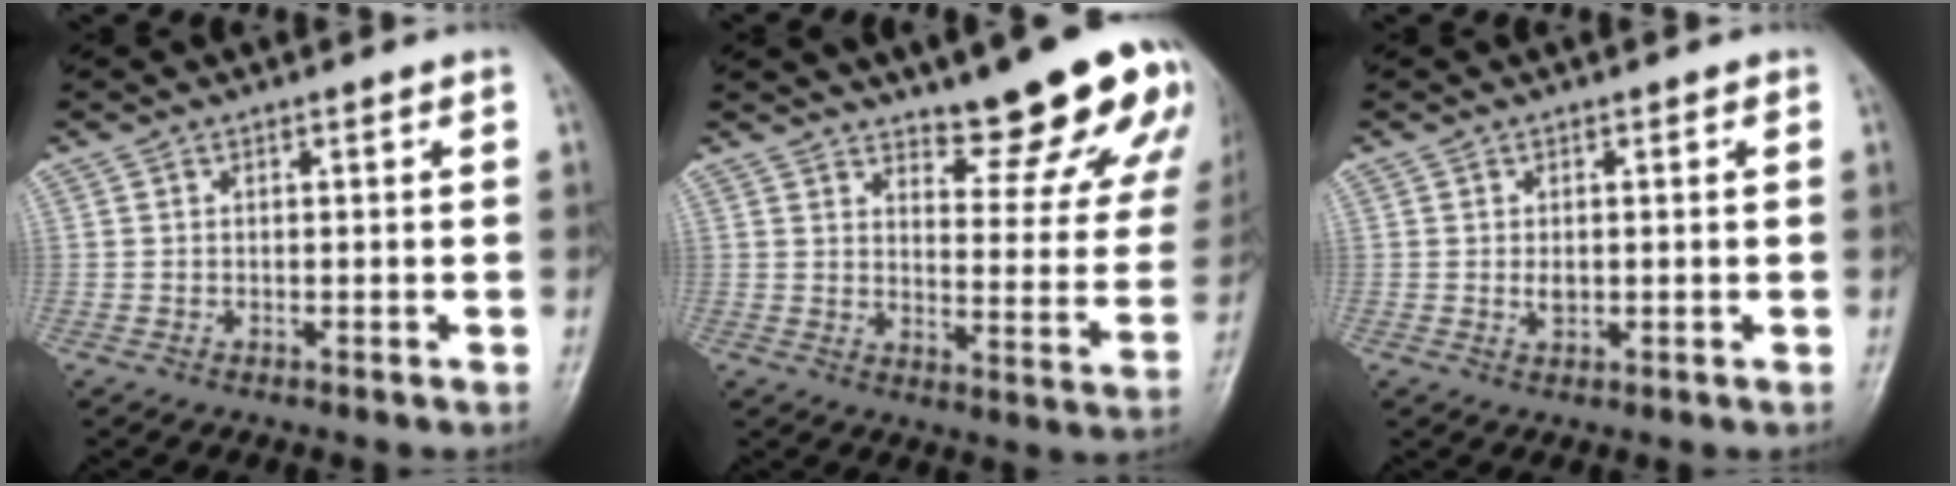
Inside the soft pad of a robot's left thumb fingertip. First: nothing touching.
{"total": 17.6, "force": [13.0, 4.8, 10.8], "torque": [-0.096, -0.093, 0.166]}
{"total": 1.7, "force": [0.2, 1.2, 1.2], "torque": [-0.013, -0.002, 0.004]}